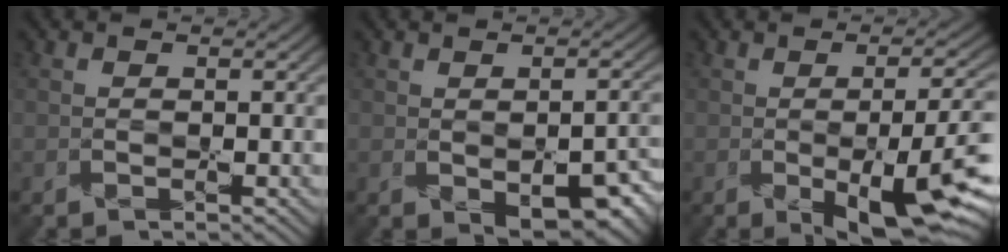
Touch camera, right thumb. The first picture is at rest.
{"total": 6.6, "force": [-2.1, 3.4, 5.3], "torque": [-0.077, -0.019, -0.013]}
{"total": 11.2, "force": [-2.4, 3.7, 10.3], "torque": [-0.146, -0.021, -0.019]}